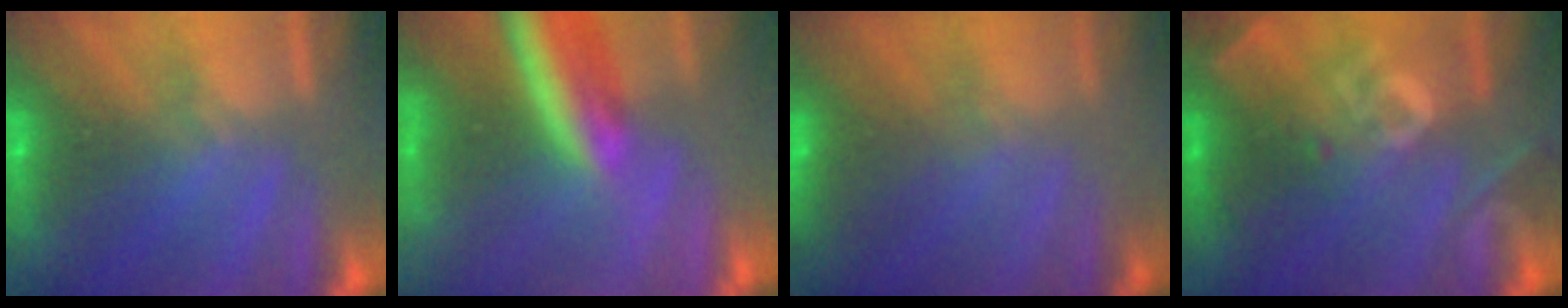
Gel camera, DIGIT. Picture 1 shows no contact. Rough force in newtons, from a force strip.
{"total": 8.4}
{"total": 3.0}
{"total": 2.5}